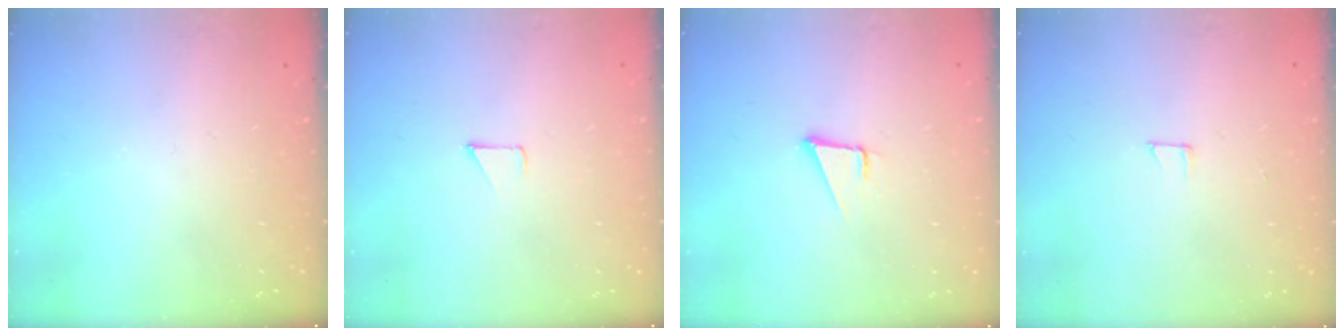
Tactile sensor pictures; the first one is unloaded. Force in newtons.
{"total": 2.9, "press": 2.8, "slide": 0.3}
{"total": 3.6, "press": 2.7, "slide": 2.4}
{"total": 3.9, "press": 3.9, "slide": 0.2}